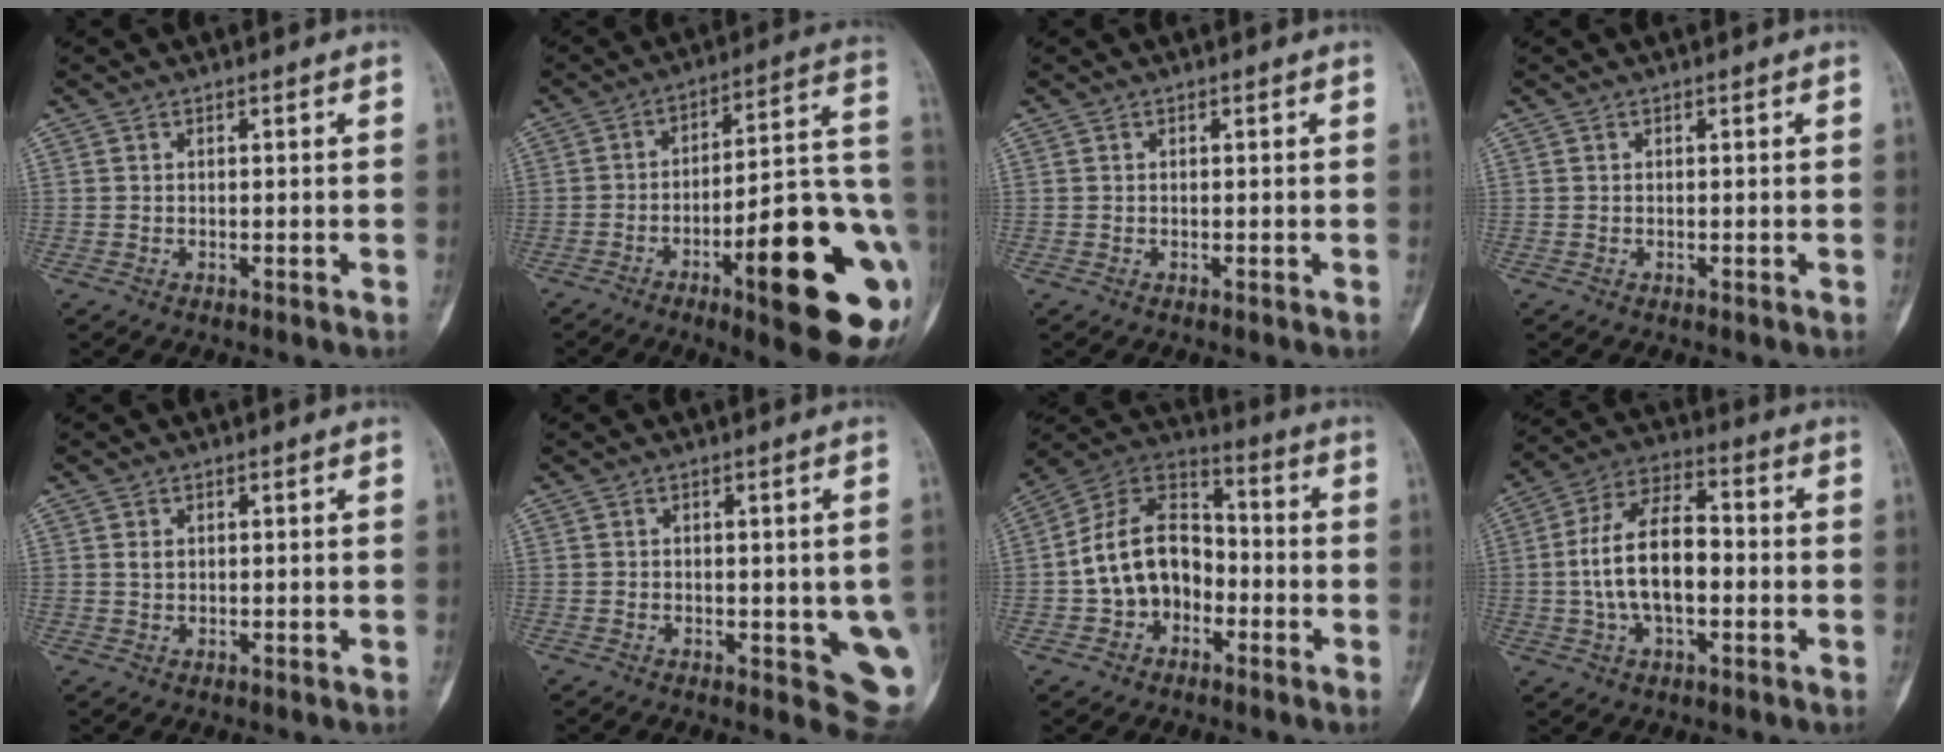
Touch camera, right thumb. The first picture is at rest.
{"total": 25.8, "force": [-8.5, 6.9, 23.3], "torque": [-0.256, 0.031, -0.112]}
{"total": 0.0}
{"total": 0.0}
{"total": 1.1, "force": [0.3, 0.7, 0.7], "torque": [-0.012, 0.002, 0.009]}
{"total": 8.8, "force": [-1.4, 3.6, 7.9], "torque": [-0.067, -0.012, -0.009]}
{"total": 14.4, "force": [-3.0, 10.6, 9.3], "torque": [-0.137, 0.052, -0.063]}
{"total": 14.1, "force": [-1.1, 7.4, 11.9], "torque": [-0.215, 0.034, -0.026]}